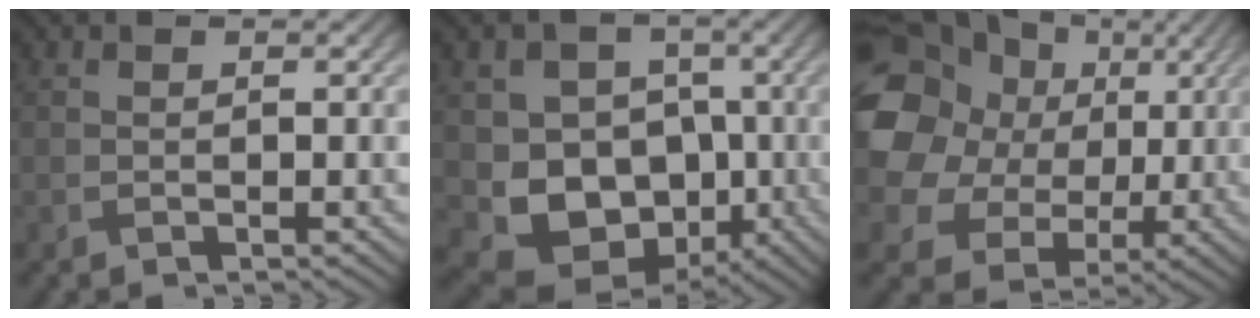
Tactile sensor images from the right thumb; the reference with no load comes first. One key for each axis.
{"total": 9.8, "fx": -1.8, "fy": 8.0, "fz": 5.3, "tx": -0.103, "ty": -0.026, "tz": -0.040}
{"total": 18.4, "fx": 5.1, "fy": 14.9, "fz": 9.5, "tx": -0.272, "ty": 0.035, "tz": 0.099}